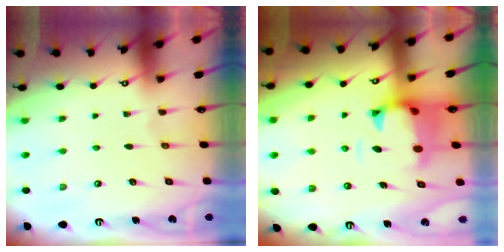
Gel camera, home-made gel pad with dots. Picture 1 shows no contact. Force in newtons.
{"total": 1.6, "press": 1.2, "slide": 1.1}